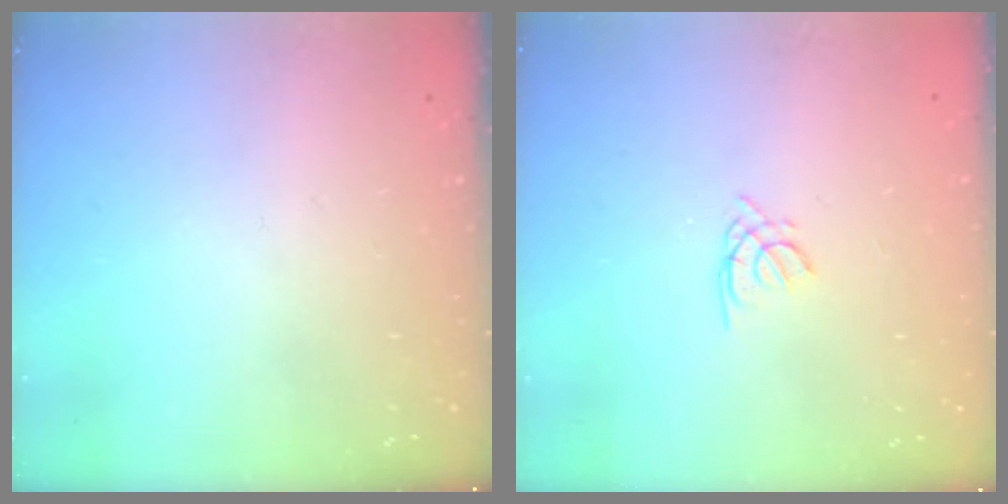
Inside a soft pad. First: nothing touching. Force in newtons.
{"total": 1.4, "press": 1.3, "slide": 0.3}